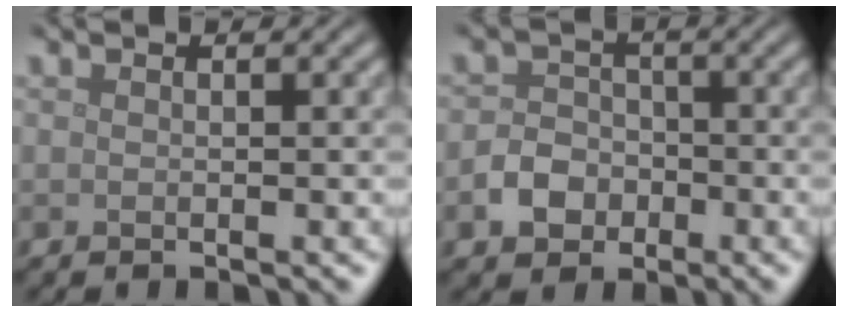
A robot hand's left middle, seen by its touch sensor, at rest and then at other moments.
{"total": 3.3, "force": [-1.4, 2.7, 1.3], "torque": [-0.018, 0.002, -0.030]}